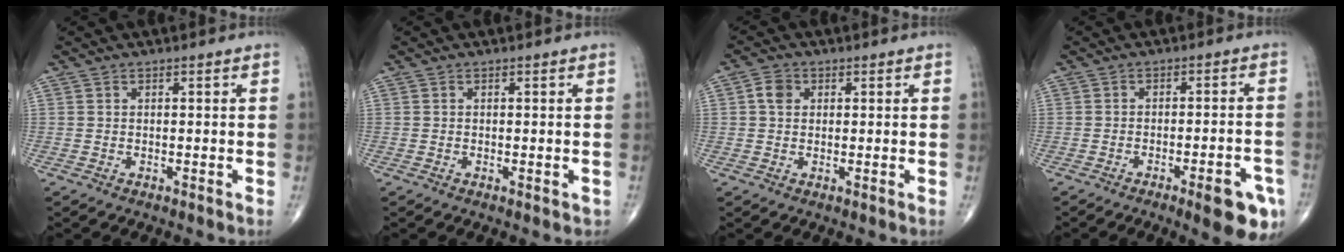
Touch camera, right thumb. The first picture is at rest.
{"total": 0.8, "force": [-0.3, 0.4, 0.6], "torque": [-0.006, -0.001, -0.003]}
{"total": 3.0, "force": [0.7, 2.4, 1.6], "torque": [-0.024, 0.004, 0.008]}
{"total": 9.3, "force": [-4.8, 2.3, 7.6], "torque": [-0.084, 0.019, -0.057]}